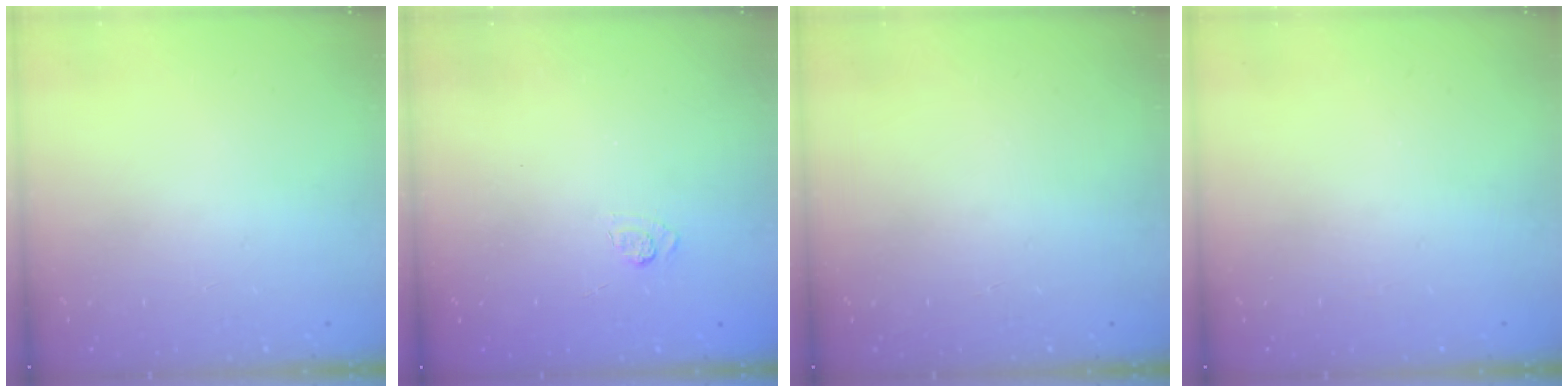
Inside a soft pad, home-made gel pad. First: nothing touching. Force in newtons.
{"total": 2.2, "press": 1.8, "slide": 1.3}
{"total": 0.0}
{"total": 0.0}